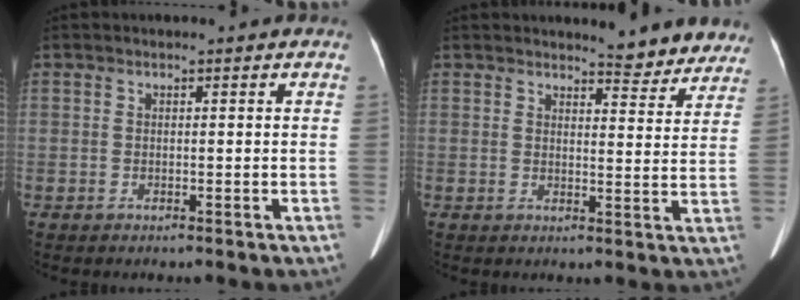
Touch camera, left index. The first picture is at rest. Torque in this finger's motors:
{"motor_torque": [0.37, -0.55, 0.21, 0.03]}